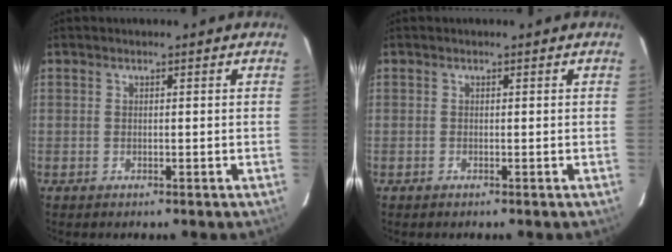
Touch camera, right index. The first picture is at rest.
{"total": 0.0}